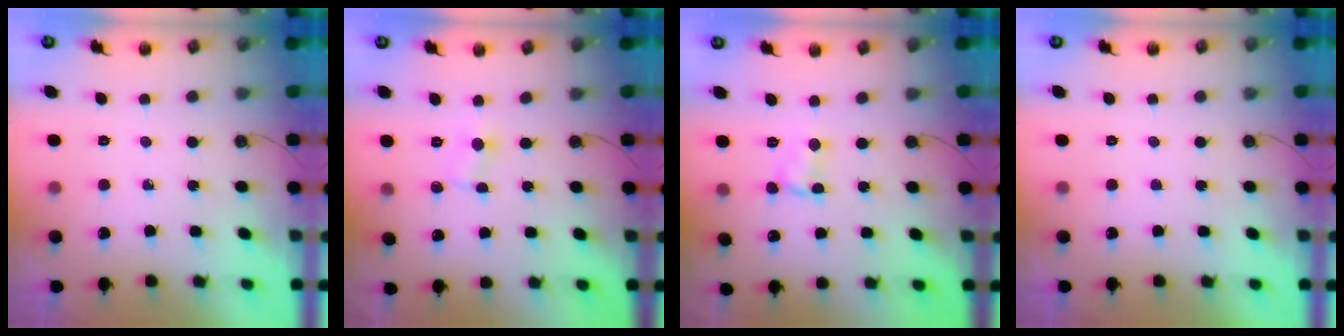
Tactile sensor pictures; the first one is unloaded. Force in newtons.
{"total": 2.1, "press": 2.1, "slide": 0.2}
{"total": 2.2, "press": 2.1, "slide": 0.3}
{"total": 0.0}